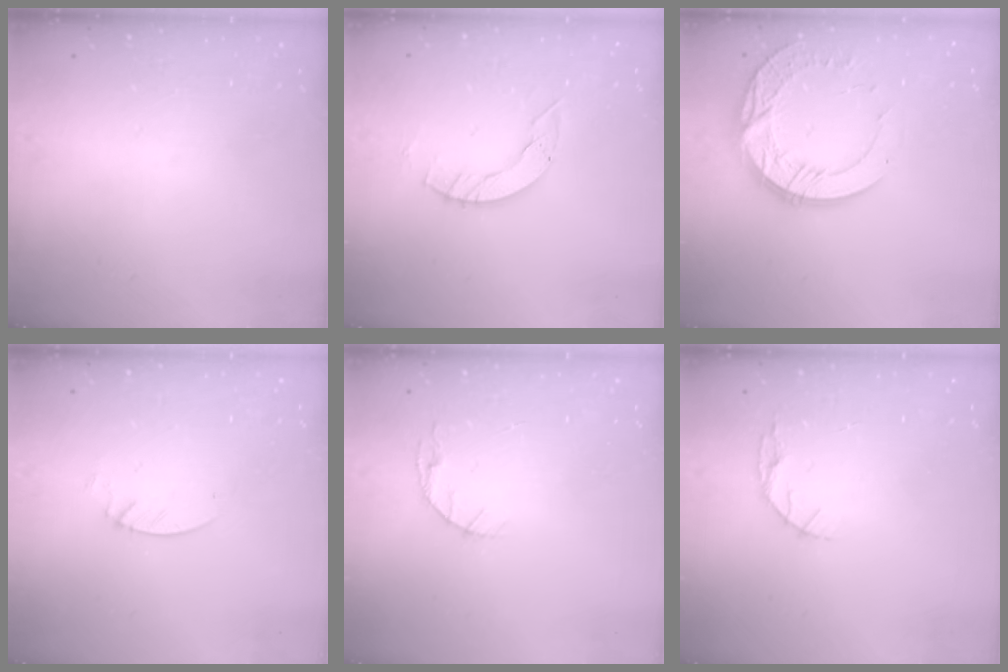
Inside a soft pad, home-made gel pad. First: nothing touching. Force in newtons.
{"total": 5.5, "press": 5.5, "slide": 0.2}
{"total": 17.8, "press": 17.7, "slide": 1.5}
{"total": 1.3, "press": 1.3, "slide": 0.1}
{"total": 5.0, "press": 4.9, "slide": 0.6}
{"total": 4.4, "press": 4.4, "slide": 0.5}